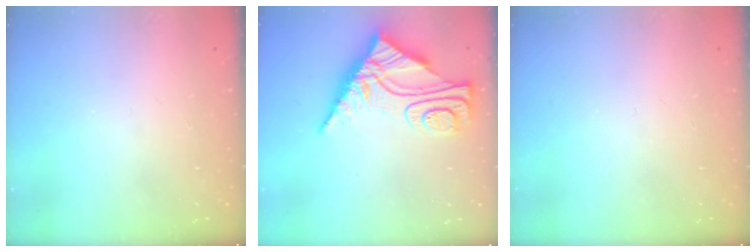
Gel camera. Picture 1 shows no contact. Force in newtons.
{"total": 12.3, "press": 12.2, "slide": 1.2}
{"total": 0.0}